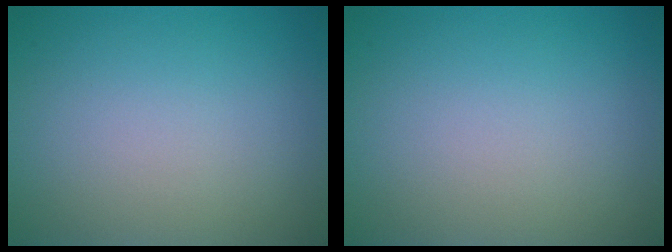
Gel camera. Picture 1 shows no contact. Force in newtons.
{"total": 0.0}